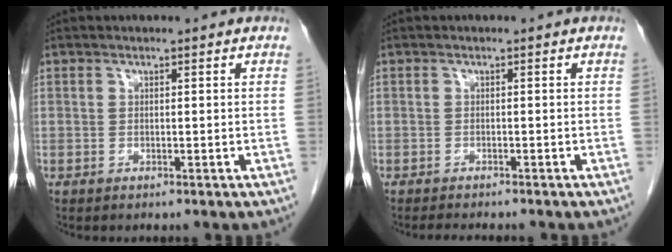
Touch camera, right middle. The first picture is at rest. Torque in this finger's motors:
{"motor_torque": [0.01, 0.02, -0.09, 0.00]}